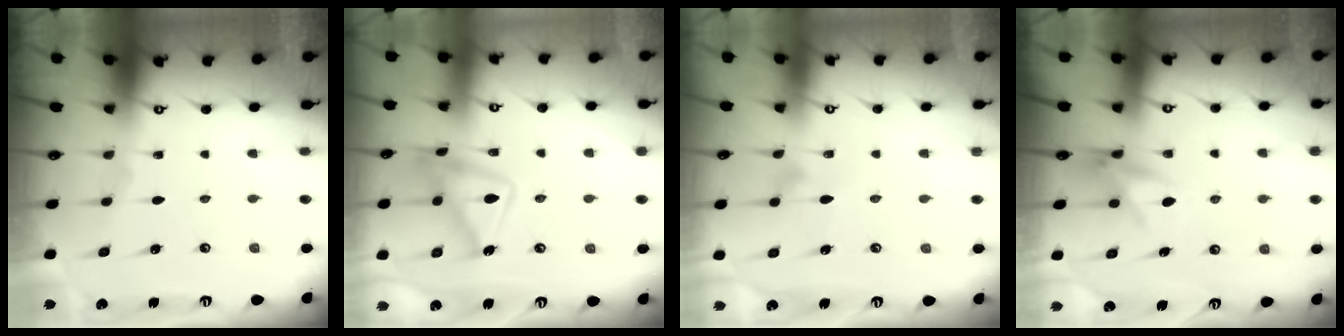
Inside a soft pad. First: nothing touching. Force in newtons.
{"total": 14.3, "press": 14.2, "slide": 1.2}
{"total": 6.3, "press": 6.3, "slide": 0.3}
{"total": 6.8, "press": 6.7, "slide": 0.7}